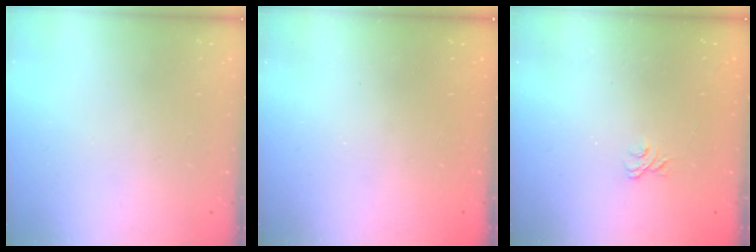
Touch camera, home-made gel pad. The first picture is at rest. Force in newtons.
{"total": 2.3, "press": 2.2, "slide": 0.7}
{"total": 1.8, "press": 1.4, "slide": 1.1}